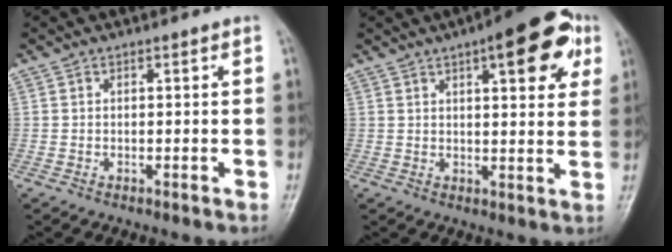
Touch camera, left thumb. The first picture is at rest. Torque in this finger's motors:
{"motor_torque": [1.68, 1.65, 1.23, -0.92, 0.12]}